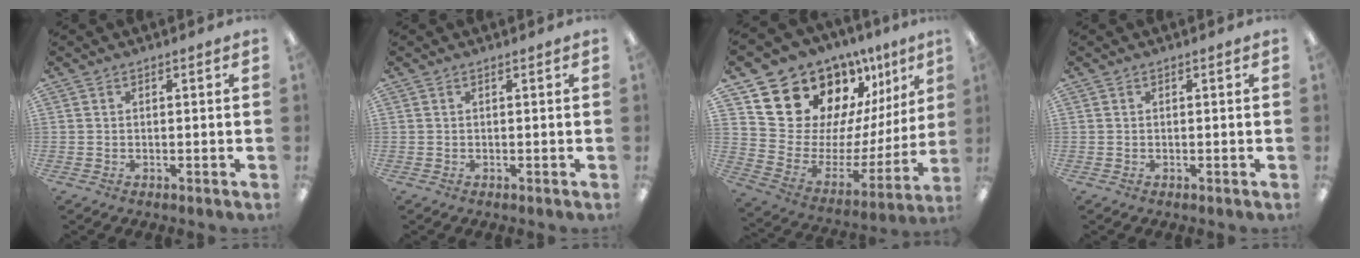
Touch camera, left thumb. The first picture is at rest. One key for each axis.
{"total": 0.0}
{"total": 18.3, "fx": 14.8, "fy": 9.4, "fz": 5.4, "tx": -0.086, "ty": -0.129, "tz": 0.277}
{"total": 0.0}